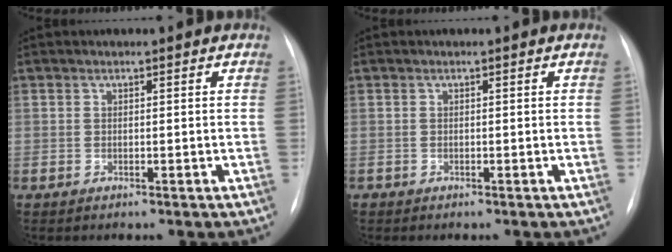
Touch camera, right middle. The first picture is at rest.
{"total": 0.0}